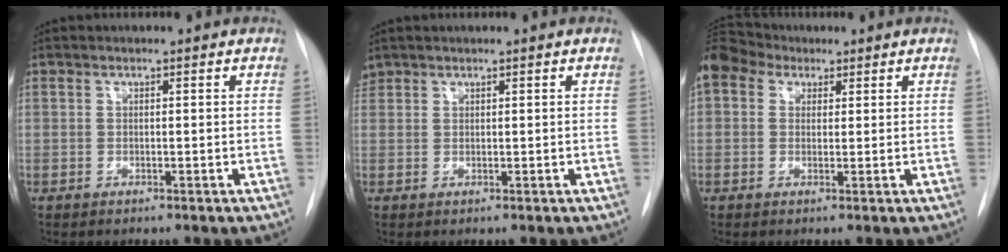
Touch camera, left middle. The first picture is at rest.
{"total": 1.5, "force": [1.2, 0.8, 0.0], "torque": [-0.005, 0.016, 0.026]}
{"total": 11.0, "force": [6.3, 7.8, 4.5], "torque": [-0.125, 0.056, 0.117]}